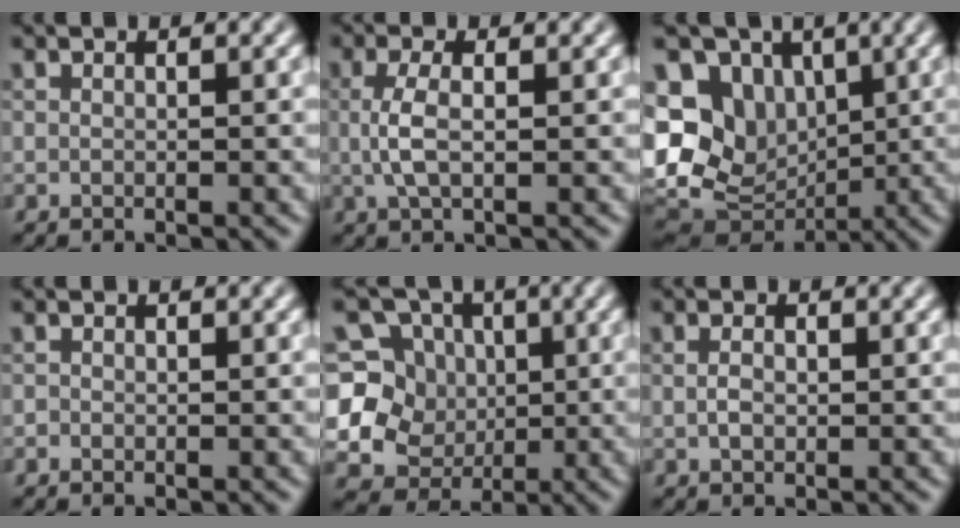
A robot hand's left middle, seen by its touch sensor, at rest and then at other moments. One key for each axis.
{"total": 2.8, "fx": 0.1, "fy": 1.0, "fz": 2.6, "tx": -0.063, "ty": 0.001, "tz": 0.000}
{"total": 11.1, "fx": 1.3, "fy": 9.2, "fz": 6.2, "tx": -0.125, "ty": 0.004, "tz": 0.023}
{"total": 0.0}
{"total": 9.8, "fx": 0.3, "fy": 9.1, "fz": 3.6, "tx": -0.080, "ty": 0.039, "tz": -0.035}
{"total": 1.3, "fx": 0.0, "fy": 0.8, "fz": 1.0, "tx": -0.023, "ty": 0.001, "tz": 0.000}